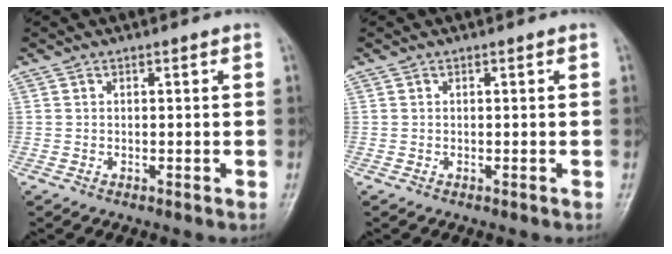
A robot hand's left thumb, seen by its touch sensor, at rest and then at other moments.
{"total": 0.0}